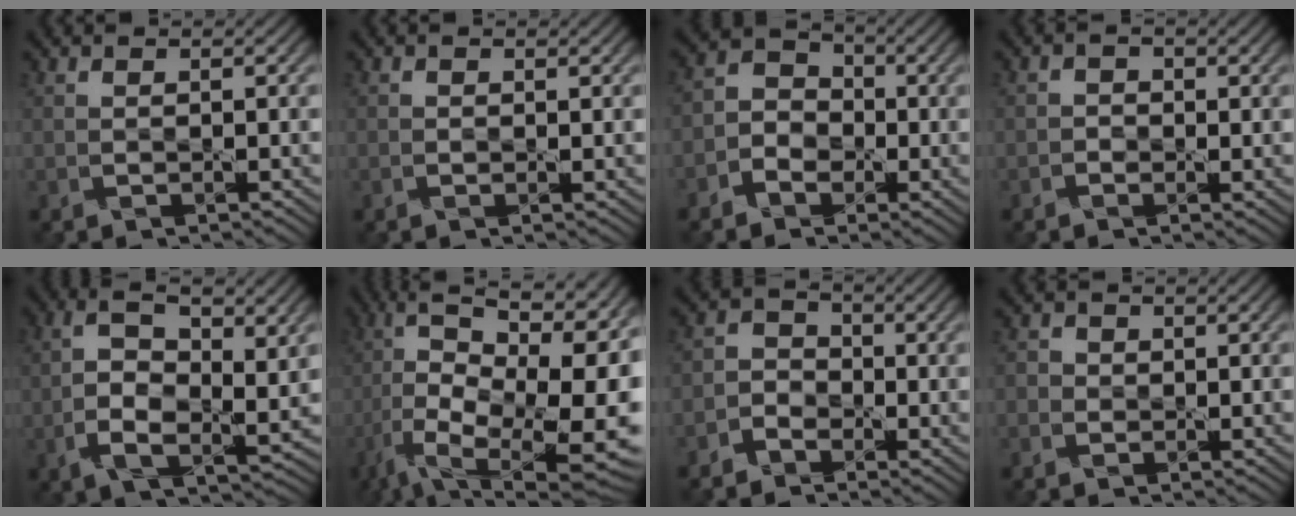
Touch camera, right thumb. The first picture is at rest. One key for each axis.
{"total": 0.0}
{"total": 4.3, "fx": -2.0, "fy": 3.5, "fz": 1.7, "tx": -0.033, "ty": 0.007, "tz": -0.054}
{"total": 0.9, "fx": -0.4, "fy": 0.7, "fz": 0.4, "tx": -0.005, "ty": 0.002, "tz": -0.013}
{"total": 10.7, "fx": -0.2, "fy": 5.6, "fz": 9.1, "tx": -0.202, "ty": -0.008, "tz": -0.007}
{"total": 17.1, "fx": -3.5, "fy": 7.7, "fz": 14.8, "tx": -0.279, "ty": -0.010, "tz": -0.059}
{"total": 3.1, "fx": -2.0, "fy": 2.3, "fz": 0.9, "tx": -0.021, "ty": 0.007, "tz": -0.053}
{"total": 1.5, "fx": -0.2, "fy": 1.4, "fz": 0.1, "tx": 0.004, "ty": 0.005, "tz": -0.011}